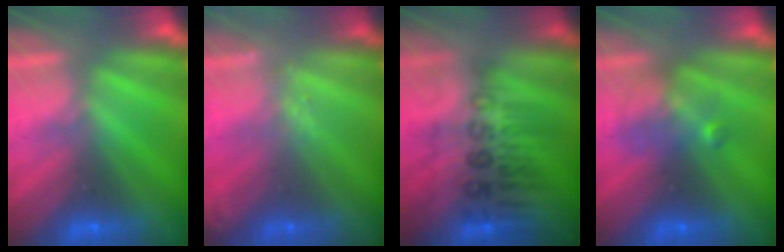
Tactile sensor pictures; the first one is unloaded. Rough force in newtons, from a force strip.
{"total": 1.7}
{"total": 2.9}
{"total": 2.4}